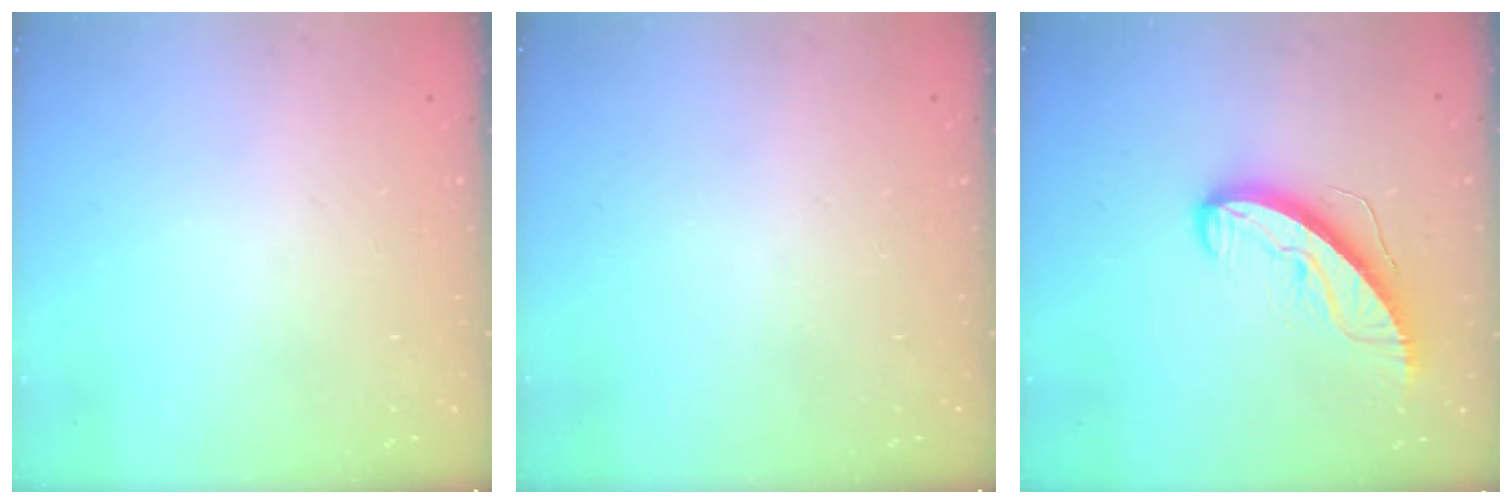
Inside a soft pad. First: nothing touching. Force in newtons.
{"total": 0.0}
{"total": 10.5, "press": 10.4, "slide": 1.0}